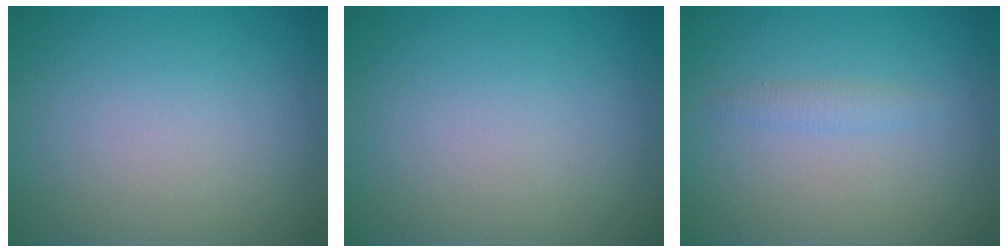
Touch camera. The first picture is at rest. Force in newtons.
{"total": 0.0}
{"total": 1.0, "press": 1.0, "slide": 0.0}